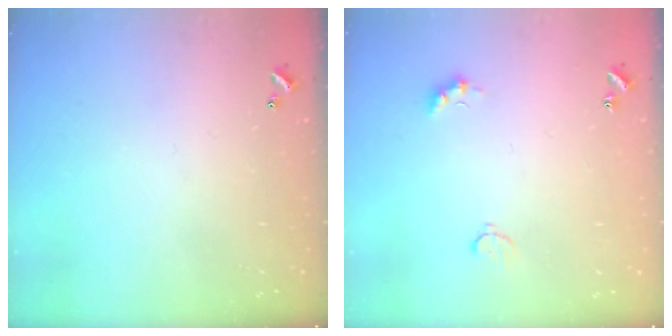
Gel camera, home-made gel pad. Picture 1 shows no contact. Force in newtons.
{"total": 3.5, "press": 3.4, "slide": 0.8}